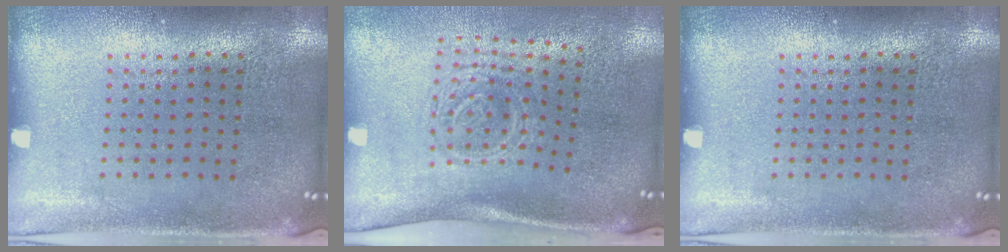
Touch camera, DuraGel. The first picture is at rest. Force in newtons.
{"total": 1.8, "press": 1.3, "slide": 1.3}
{"total": 0.0}